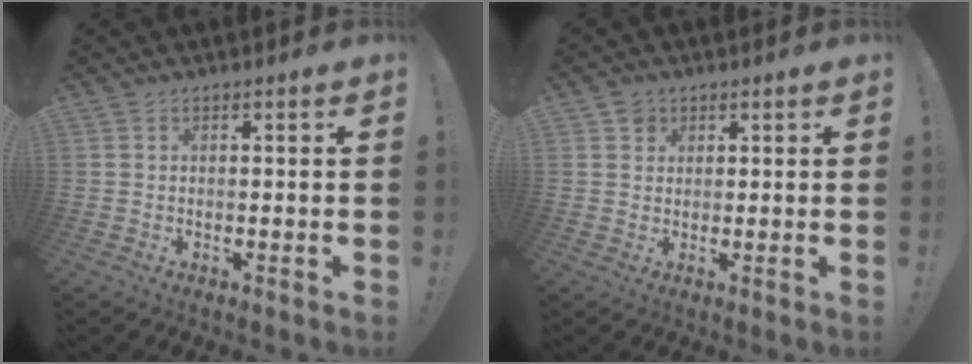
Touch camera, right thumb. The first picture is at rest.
{"total": 2.9, "force": [1.6, 2.4, 0.4], "torque": [0.002, -0.007, 0.027]}